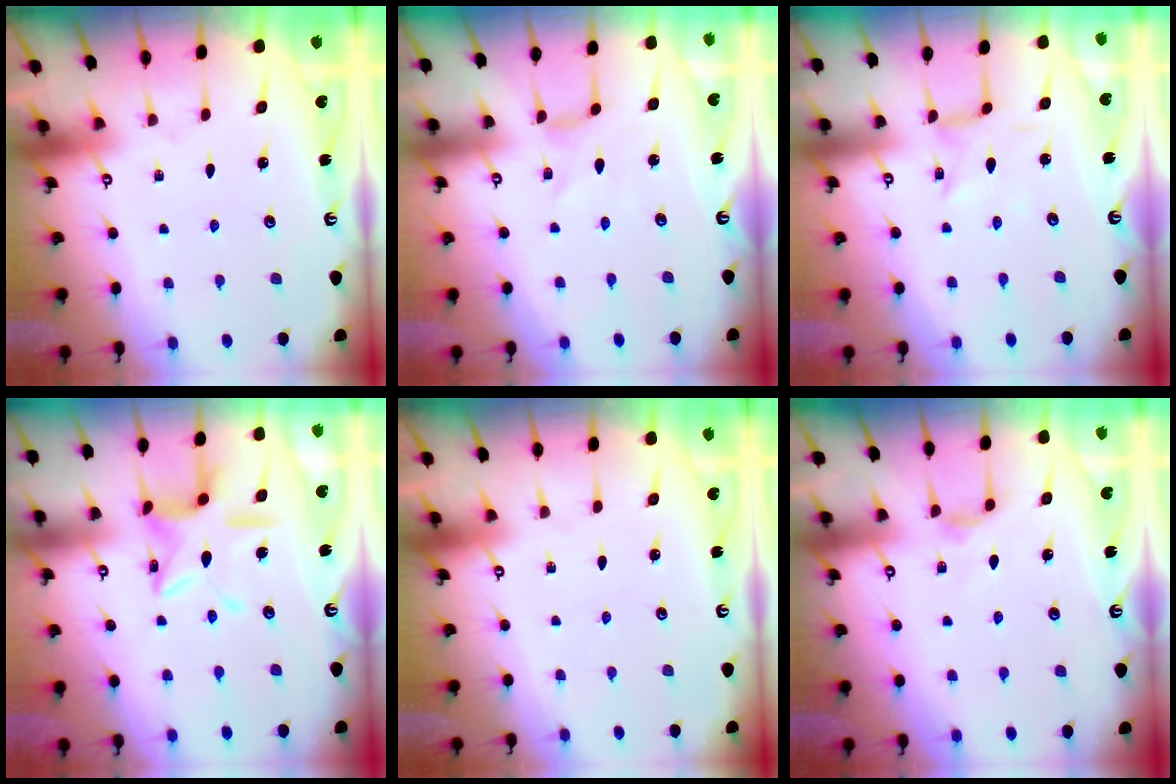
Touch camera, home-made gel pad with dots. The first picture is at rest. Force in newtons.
{"total": 0.0}
{"total": 1.2, "press": 1.2, "slide": 0.2}
{"total": 11.2, "press": 11.1, "slide": 0.9}
{"total": 0.0}
{"total": 4.3, "press": 4.3, "slide": 0.6}